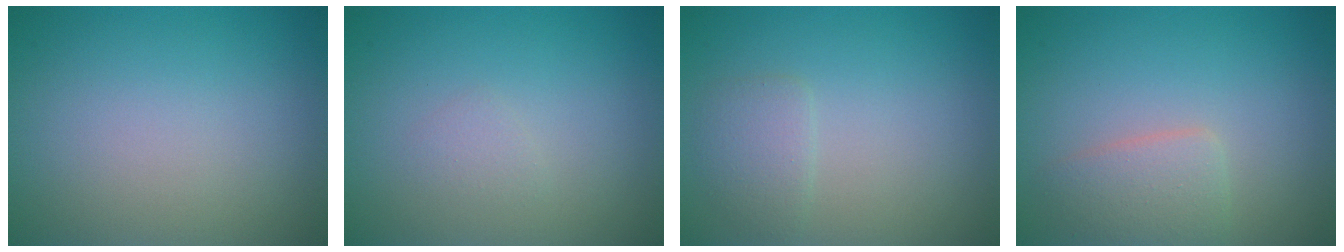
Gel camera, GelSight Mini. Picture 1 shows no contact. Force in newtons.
{"total": 0.8, "press": 0.8, "slide": 0.0}
{"total": 1.7, "press": 1.7, "slide": 0.1}
{"total": 2.4, "press": 2.4, "slide": 0.1}